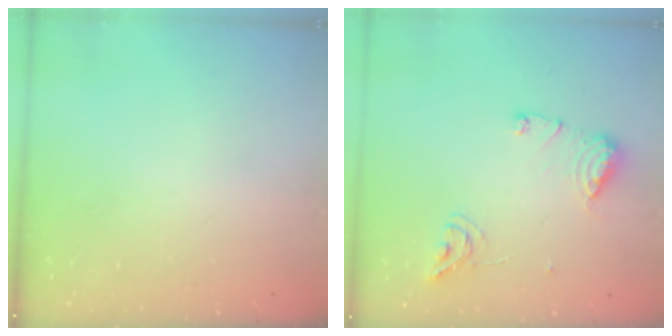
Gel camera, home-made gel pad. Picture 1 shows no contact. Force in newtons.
{"total": 10.7, "press": 10.7, "slide": 1.0}